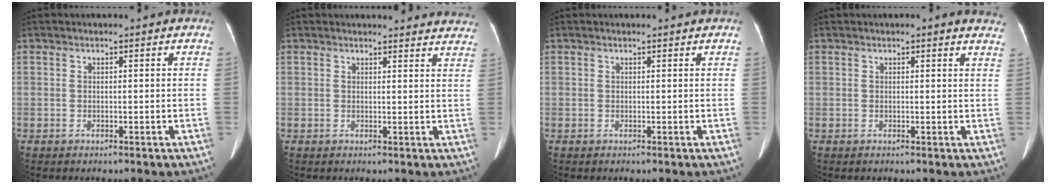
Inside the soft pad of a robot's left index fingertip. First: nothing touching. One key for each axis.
{"total": 14.0, "fx": 13.6, "fy": 2.3, "fz": 2.6, "tx": 0.000, "ty": -0.019, "tz": 0.130}
{"total": 0.6, "fx": 0.6, "fy": 0.0, "fz": 0.1, "tx": -0.006, "ty": 0.000, "tz": 0.008}
{"total": 3.9, "fx": 3.5, "fy": 0.6, "fz": 1.6, "tx": -0.010, "ty": -0.001, "tz": 0.019}